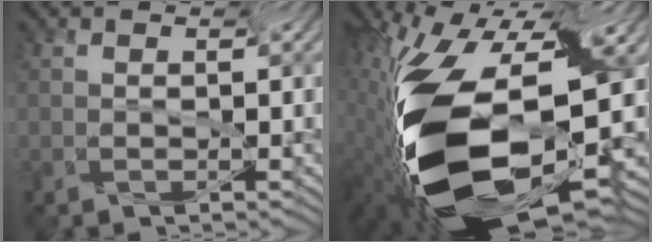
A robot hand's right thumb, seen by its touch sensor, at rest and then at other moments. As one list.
[{"total": 17.7, "force": [-7.0, 8.5, 13.9], "torque": [-0.318, -0.030, -0.111]}]